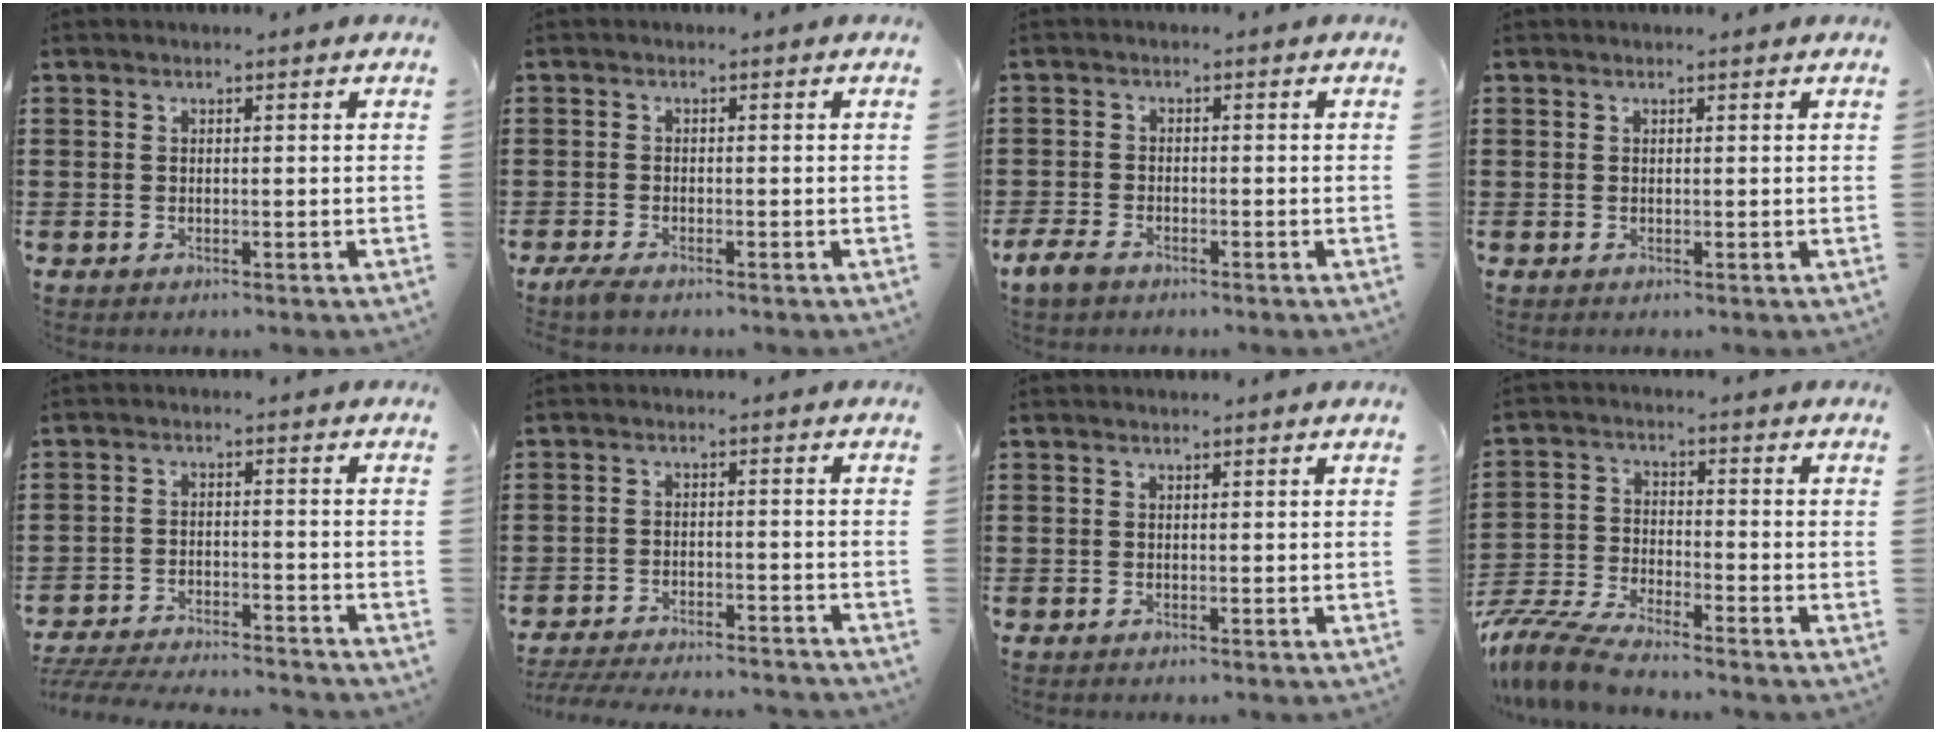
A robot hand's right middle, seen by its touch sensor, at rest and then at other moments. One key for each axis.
{"total": 1.7, "fx": -1.3, "fy": 0.1, "fz": 1.1, "tx": -0.035, "ty": -0.009, "tz": -0.028}
{"total": 2.7, "fx": -1.9, "fy": 1.2, "fz": 1.5, "tx": -0.049, "ty": -0.001, "tz": -0.043}
{"total": 0.0}
{"total": 4.9, "fx": -4.8, "fy": 0.2, "fz": 1.0, "tx": -0.029, "ty": -0.002, "tz": -0.101}
{"total": 4.4, "fx": -4.4, "fy": 0.0, "fz": 0.8, "tx": -0.020, "ty": -0.004, "tz": -0.090}
{"total": 0.0}
{"total": 6.5, "fx": -6.0, "fy": 0.7, "fz": 2.3, "tx": -0.068, "ty": -0.004, "tz": -0.123}